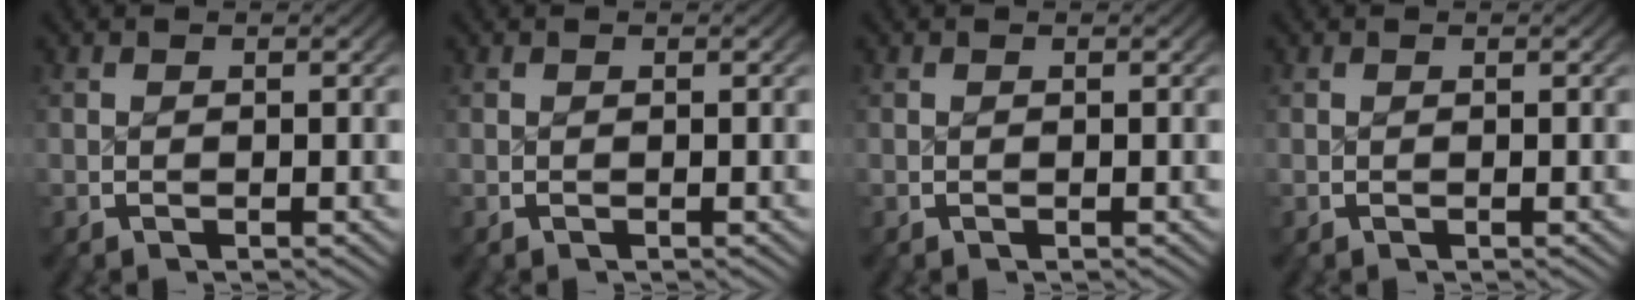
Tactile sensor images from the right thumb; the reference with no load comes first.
{"total": 0.0}
{"total": 0.0}
{"total": 0.0}